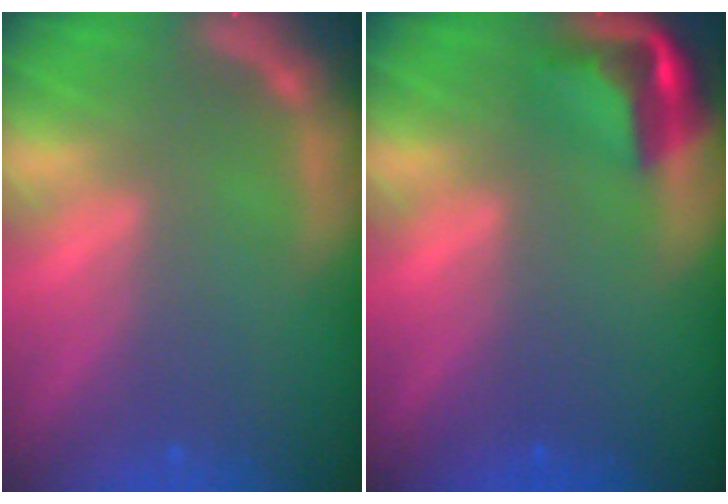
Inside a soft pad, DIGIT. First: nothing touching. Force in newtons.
{"total": 4.4}